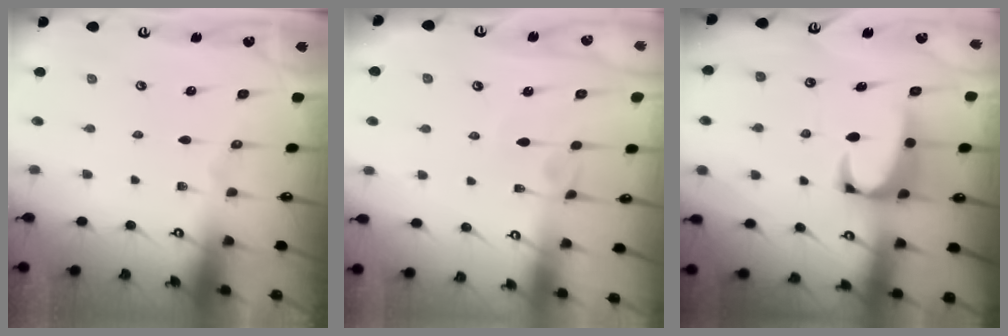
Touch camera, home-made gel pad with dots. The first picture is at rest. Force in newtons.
{"total": 2.7, "press": 2.7, "slide": 0.4}
{"total": 3.6, "press": 3.5, "slide": 1.0}